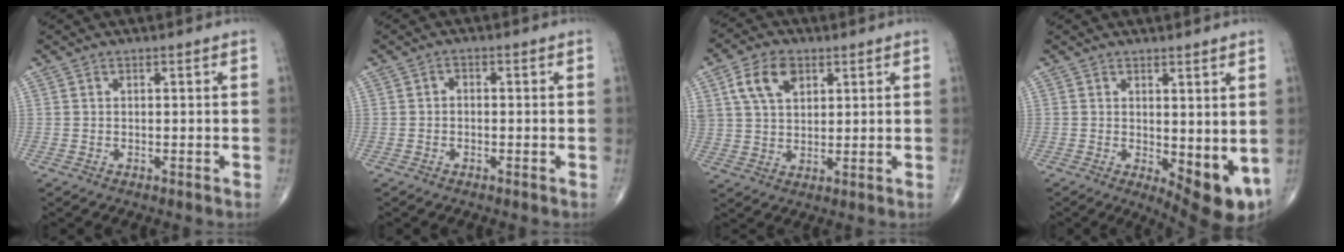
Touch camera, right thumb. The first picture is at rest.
{"total": 1.0, "force": [-0.3, 0.8, 0.6], "torque": [0.000, 0.004, -0.011]}
{"total": 8.9, "force": [3.9, 5.6, 5.6], "torque": [-0.095, -0.004, 0.072]}
{"total": 9.2, "force": [-0.3, 3.6, 8.4], "torque": [-0.103, -0.024, 0.008]}